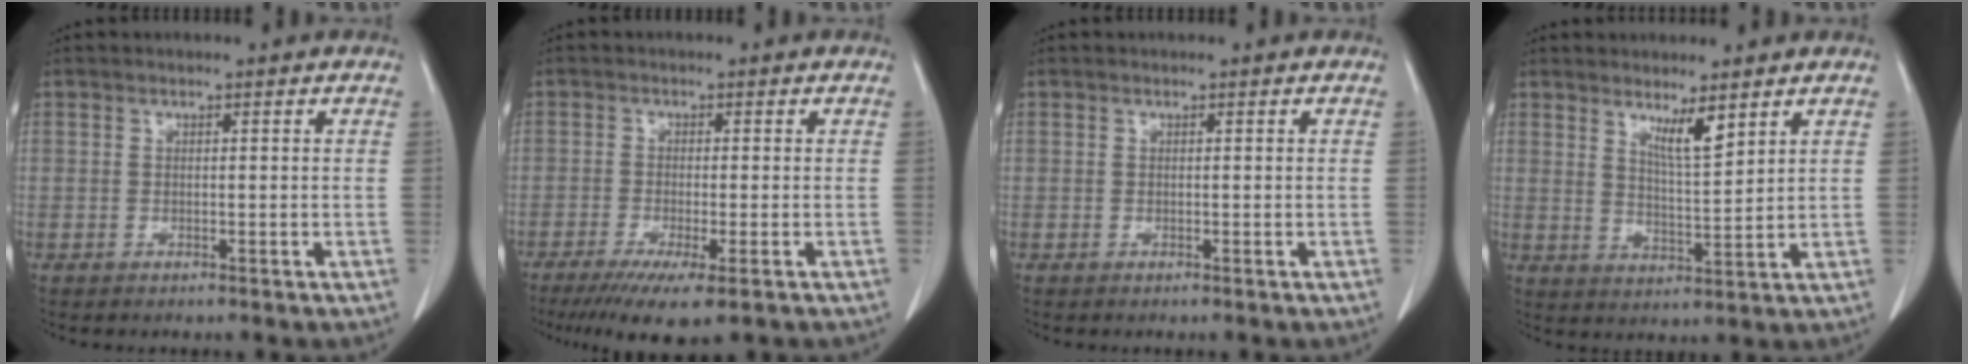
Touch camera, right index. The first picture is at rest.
{"total": 8.0, "force": [-5.2, 0.9, 6.0], "torque": [-0.092, -0.022, -0.081]}
{"total": 0.0}
{"total": 4.8, "force": [3.3, 0.3, 3.5], "torque": [-0.061, -0.015, 0.061]}